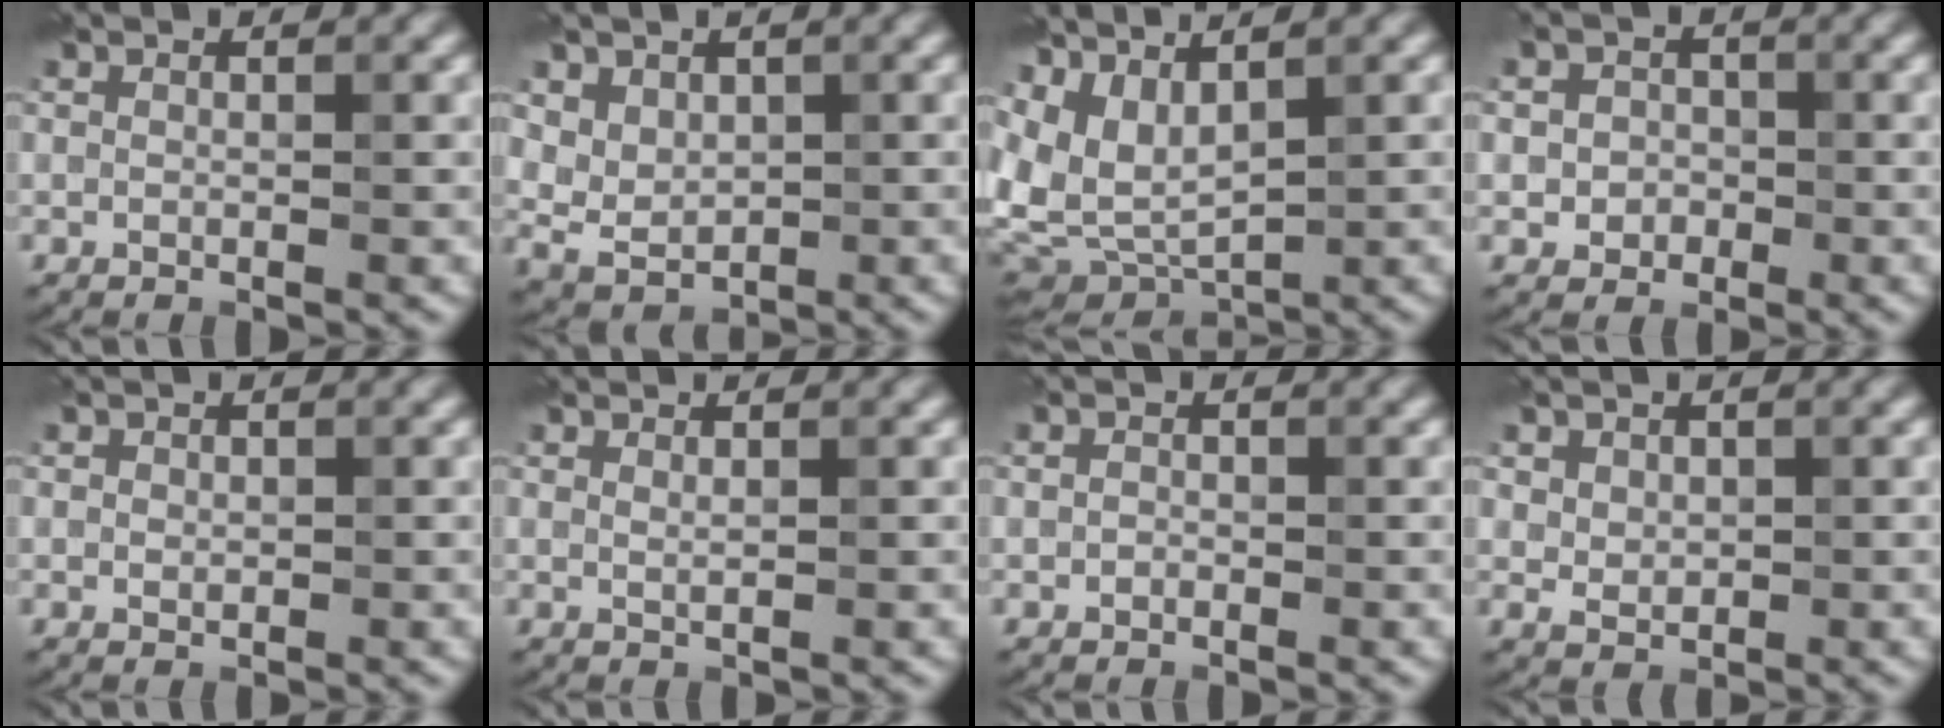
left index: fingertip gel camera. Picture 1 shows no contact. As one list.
[{"total": 3.9, "force": [2.0, 2.9, 1.7], "torque": [-0.043, -0.009, 0.058]}, {"total": 5.8, "force": [2.0, 3.3, 4.3], "torque": [-0.102, -0.007, 0.046]}, {"total": 3.0, "force": [-0.1, 2.7, 1.2], "torque": [0.001, 0.002, -0.014]}, {"total": 0.9, "force": [0.3, 0.7, 0.4], "torque": [-0.003, -0.002, 0.005]}, {"total": 0.7, "force": [0.4, 0.2, 0.5], "torque": [-0.008, -0.001, 0.008]}, {"total": 0.7, "force": [-0.1, 0.6, 0.4], "torque": [-0.007, -0.002, -0.004]}, {"total": 2.0, "force": [0.8, 1.6, 0.8], "torque": [-0.015, -0.006, 0.022]}]